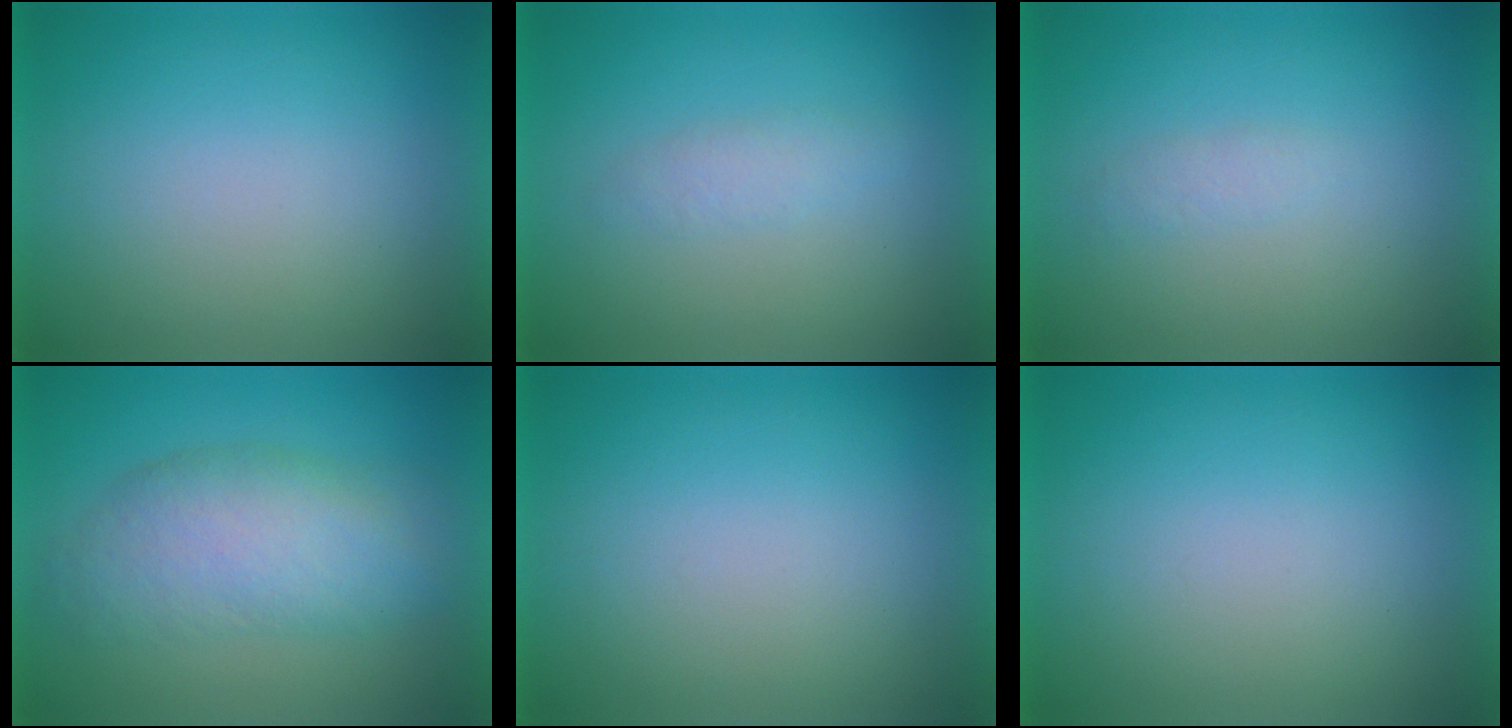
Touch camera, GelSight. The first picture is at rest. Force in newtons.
{"total": 1.9}
{"total": 1.5}
{"total": 7.1}
{"total": 0.0}
{"total": 0.0}